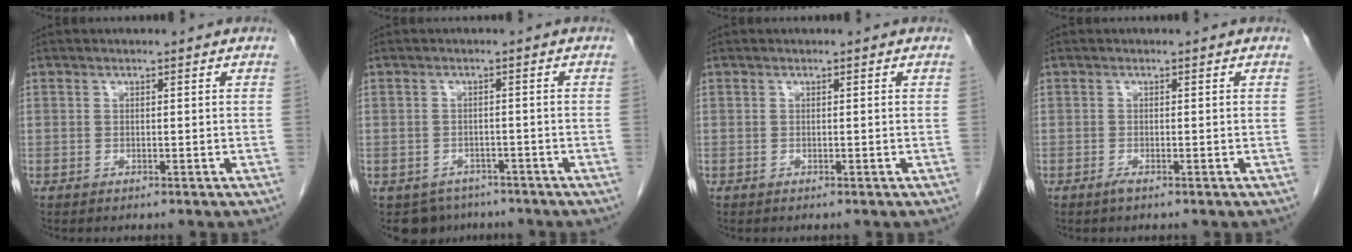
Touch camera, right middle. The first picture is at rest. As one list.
[{"total": 4.8, "force": [-3.7, 3.0, 0.0], "torque": [0.008, 0.004, -0.052]}, {"total": 0.0}, {"total": 0.8, "force": [-0.5, 0.0, 0.6], "torque": [-0.013, -0.001, -0.010]}]